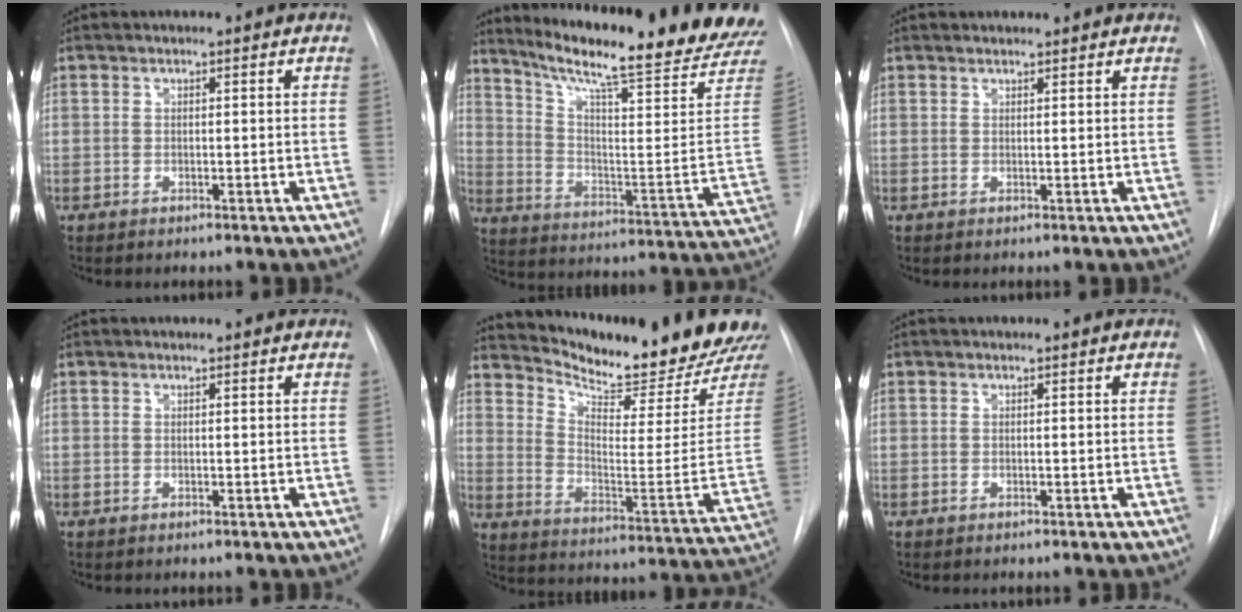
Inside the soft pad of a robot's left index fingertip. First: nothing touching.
{"total": 23.9, "force": [20.0, 0.4, 13.1], "torque": [-0.209, -0.087, 0.271]}
{"total": 1.6, "force": [1.5, 0.4, 0.2], "torque": [-0.006, 0.015, 0.022]}
{"total": 0.0}
{"total": 21.1, "force": [19.8, 1.5, 6.9], "torque": [-0.121, -0.113, 0.266]}
{"total": 0.0}